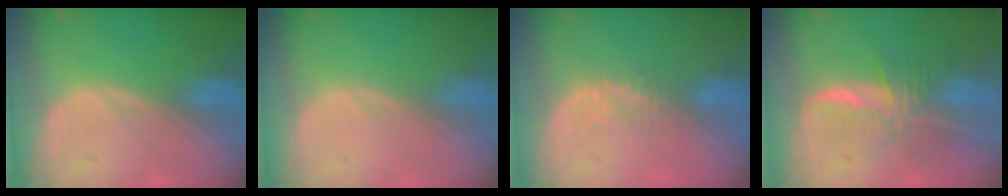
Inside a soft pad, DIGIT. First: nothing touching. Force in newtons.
{"total": 0.0}
{"total": 2.9, "press": 2.3, "slide": 1.8}
{"total": 8.2, "press": 6.9, "slide": 4.4}